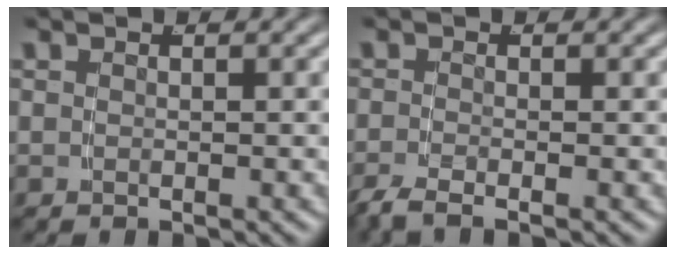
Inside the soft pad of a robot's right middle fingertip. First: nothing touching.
{"total": 2.3, "force": [-1.9, 0.4, 1.2], "torque": [-0.030, -0.010, -0.029]}